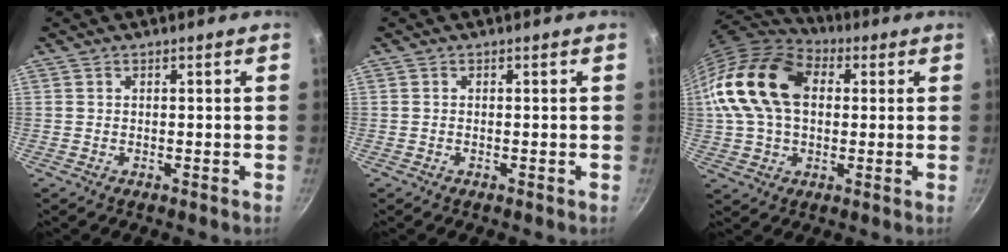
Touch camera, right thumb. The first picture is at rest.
{"total": 0.0}
{"total": 19.0, "force": [3.1, 13.1, 13.4], "torque": [-0.239, 0.024, 0.041]}